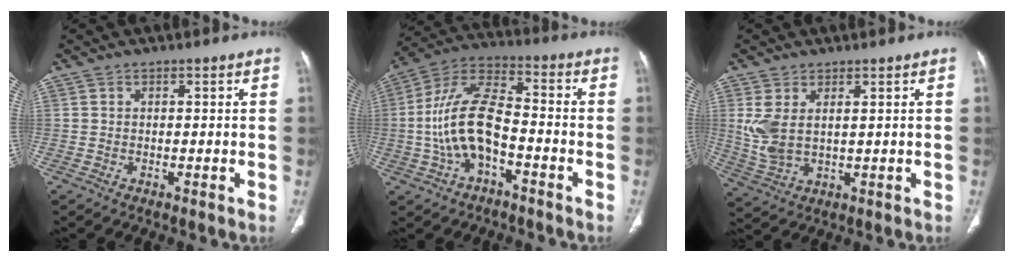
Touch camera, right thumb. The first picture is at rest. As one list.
[{"total": 14.1, "force": [-3.5, 7.1, 11.7], "torque": [-0.233, 0.047, -0.068]}, {"total": 6.8, "force": [1.8, 3.7, 5.5], "torque": [-0.126, -0.008, 0.052]}]